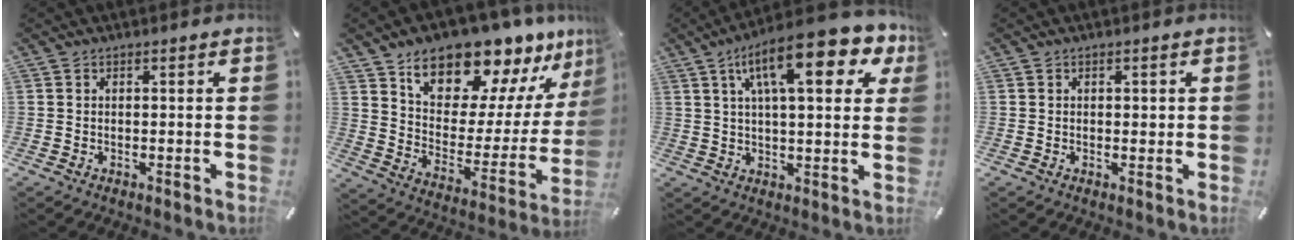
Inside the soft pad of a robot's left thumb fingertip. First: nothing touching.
{"total": 16.3, "force": [14.1, 6.9, 4.6], "torque": [-0.083, -0.128, 0.244]}
{"total": 18.3, "force": [8.8, 6.6, 14.7], "torque": [-0.238, -0.024, 0.137]}
{"total": 1.0, "force": [0.2, 0.7, 0.7], "torque": [-0.006, 0.000, 0.001]}